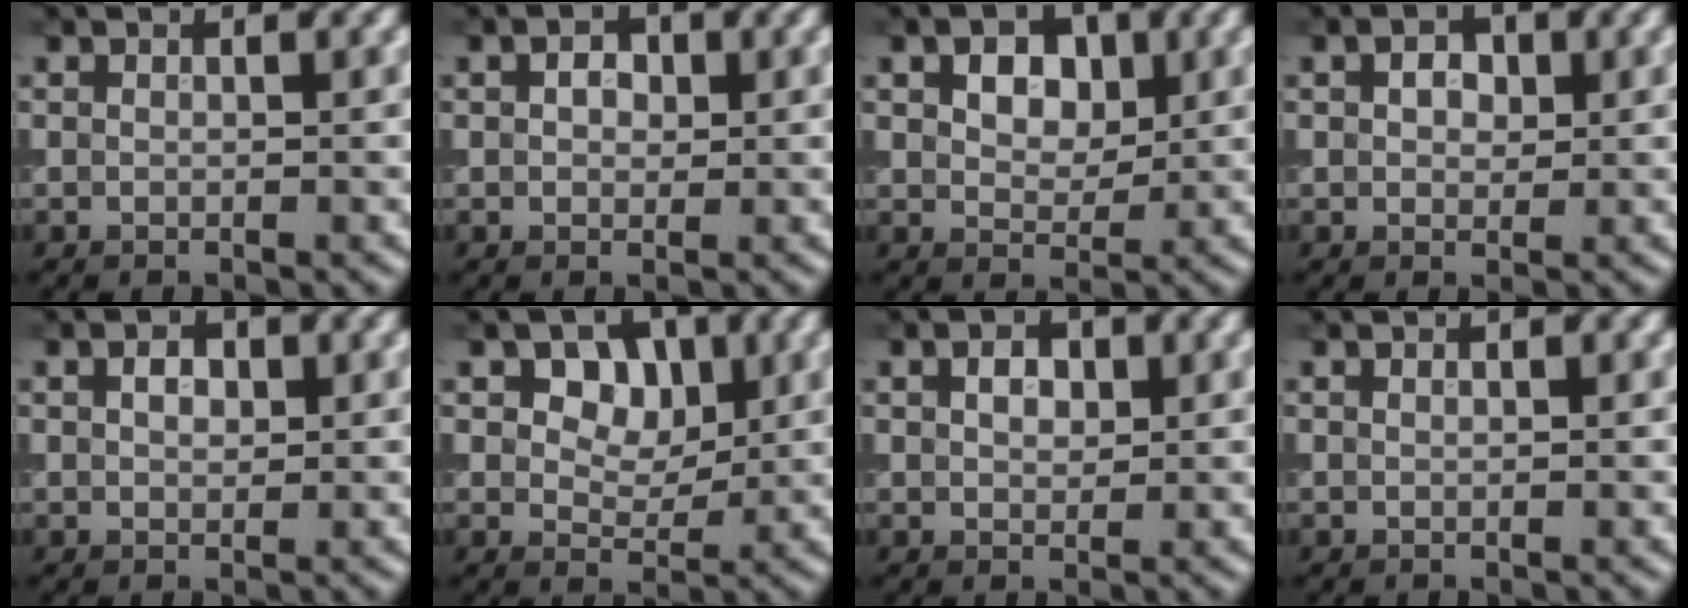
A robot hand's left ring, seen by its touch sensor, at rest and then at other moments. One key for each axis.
{"total": 1.8, "fx": 0.4, "fy": 1.3, "fz": 1.1, "tx": -0.017, "ty": 0.003, "tz": 0.002}
{"total": 4.4, "fx": 1.6, "fy": 2.9, "fz": 2.9, "tx": -0.042, "ty": 0.007, "tz": 0.012}
{"total": 2.2, "fx": 0.7, "fy": 1.5, "fz": 1.4, "tx": -0.022, "ty": 0.004, "tz": 0.006}
{"total": 1.6, "fx": 0.4, "fy": 1.1, "fz": 1.1, "tx": -0.020, "ty": 0.003, "tz": 0.006}
{"total": 4.2, "fx": 1.3, "fy": 3.0, "fz": 2.6, "tx": -0.032, "ty": 0.001, "tz": 0.011}
{"total": 1.9, "fx": 0.6, "fy": 1.3, "fz": 1.3, "tx": -0.024, "ty": 0.002, "tz": 0.008}
{"total": 0.0}